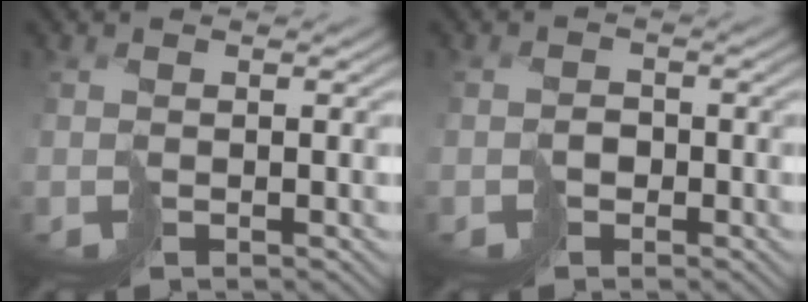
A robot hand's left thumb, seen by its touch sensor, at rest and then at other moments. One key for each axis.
{"total": 1.6, "fx": -0.8, "fy": 1.3, "fz": 0.6, "tx": -0.012, "ty": 0.001, "tz": -0.020}